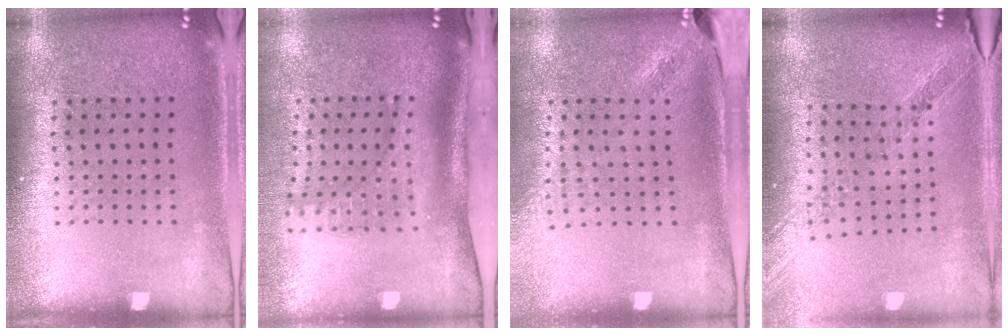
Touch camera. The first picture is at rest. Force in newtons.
{"total": 2.2, "press": 1.5, "slide": 1.6}
{"total": 1.9, "press": 1.5, "slide": 1.2}
{"total": 1.1, "press": 1.1, "slide": 0.2}